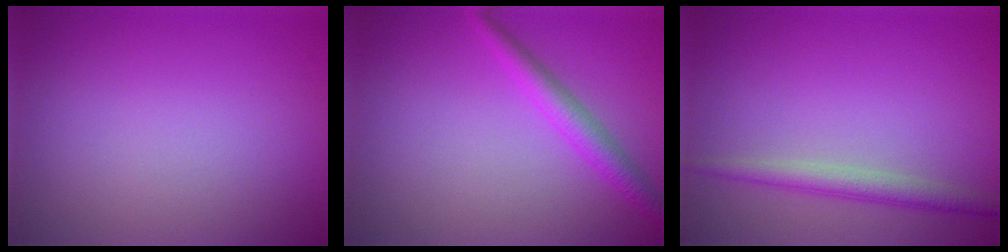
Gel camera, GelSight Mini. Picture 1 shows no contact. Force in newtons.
{"total": 2.6, "press": 2.6, "slide": 0.1}
{"total": 2.4, "press": 2.4, "slide": 0.1}